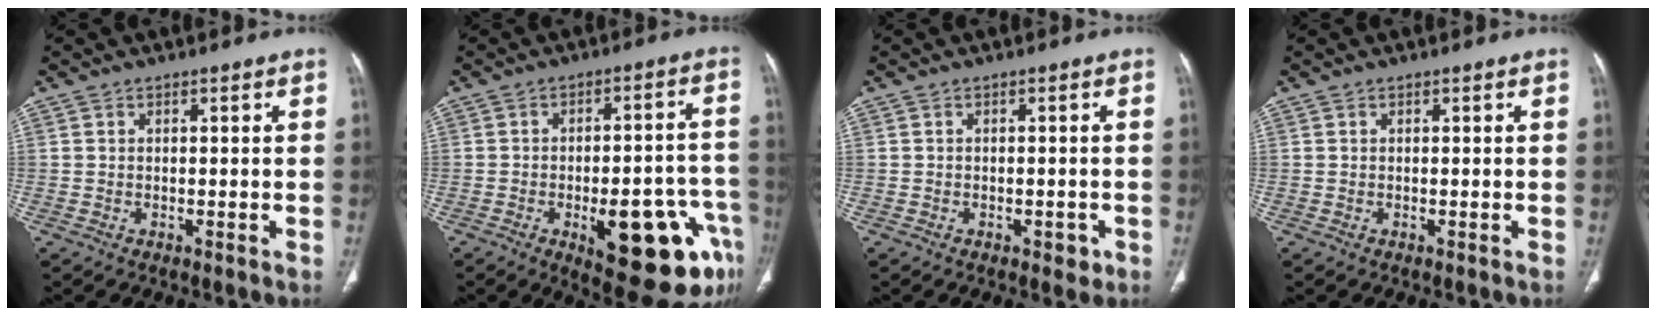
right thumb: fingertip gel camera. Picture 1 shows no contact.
{"total": 19.4, "force": [-8.0, 6.9, 16.3], "torque": [-0.150, 0.034, -0.089]}
{"total": 1.3, "force": [-0.6, 0.7, 0.8], "torque": [-0.010, 0.000, -0.007]}
{"total": 0.0}